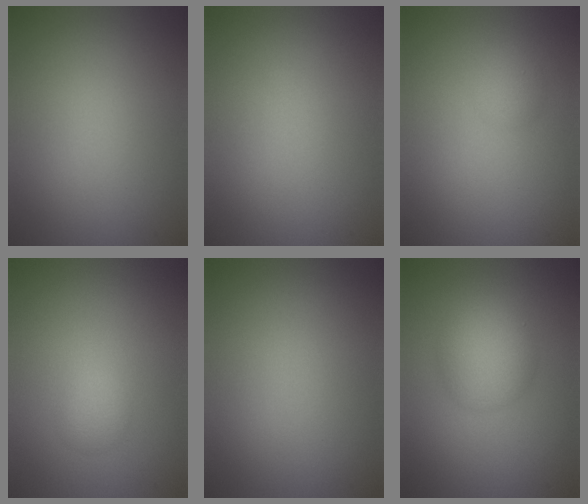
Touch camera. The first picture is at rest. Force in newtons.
{"total": 0.0}
{"total": 1.5, "press": 1.5, "slide": 0.0}
{"total": 1.4, "press": 1.4, "slide": 0.1}
{"total": 0.0}
{"total": 4.9, "press": 4.9, "slide": 0.1}